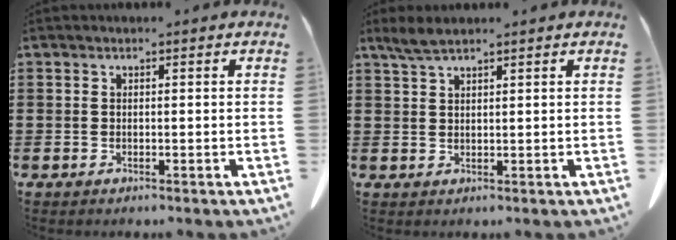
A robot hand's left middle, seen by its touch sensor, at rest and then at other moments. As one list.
[{"total": 2.6, "force": [1.9, 0.4, 1.6], "torque": [-0.036, 0.001, 0.036]}]